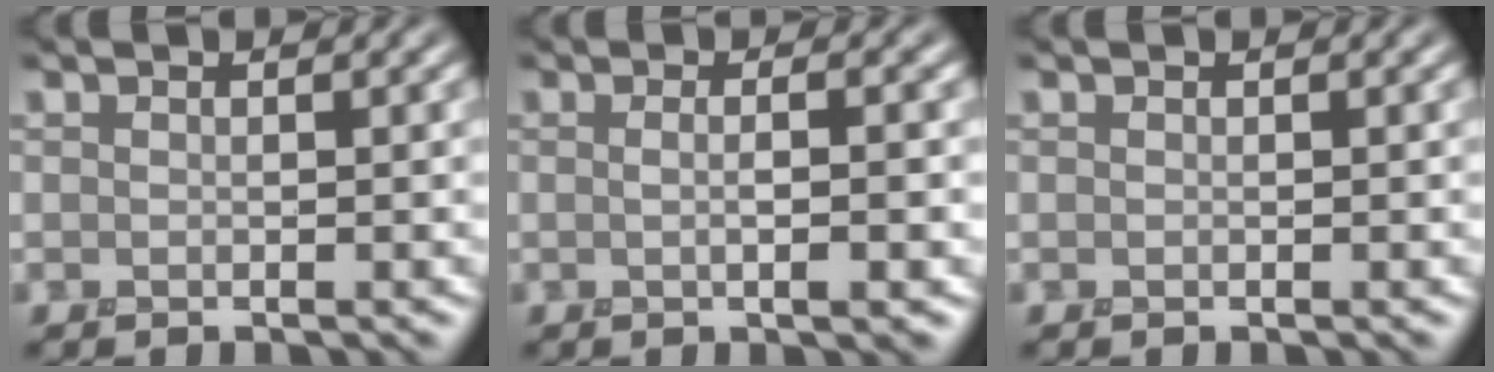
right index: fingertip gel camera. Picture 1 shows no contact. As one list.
[{"total": 3.1, "force": [0.1, 0.8, 3.0], "torque": [-0.029, -0.001, -0.007]}, {"total": 0.0}]